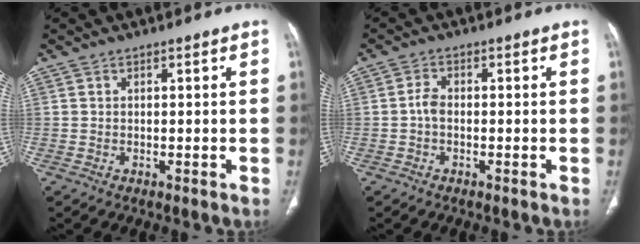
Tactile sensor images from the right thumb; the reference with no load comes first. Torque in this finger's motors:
{"motor_torque": [0.75, 0.72, 0.35, -0.12, 0.00]}